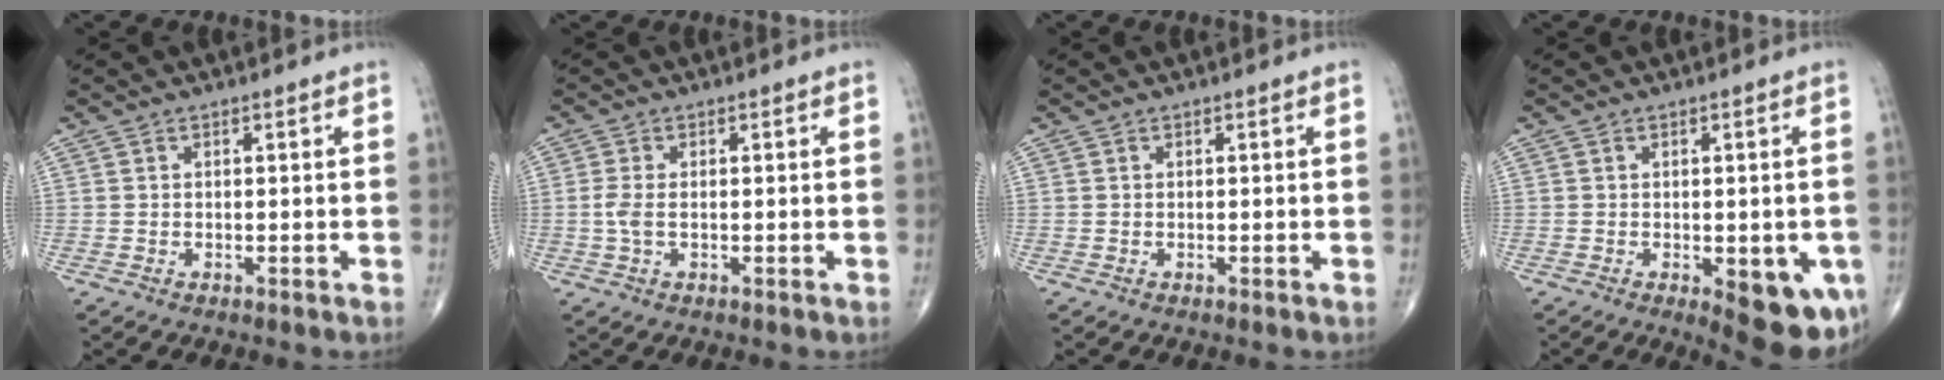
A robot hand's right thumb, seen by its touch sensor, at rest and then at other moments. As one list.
[{"total": 2.8, "force": [-0.2, 1.4, 2.4], "torque": [-0.065, 0.003, -0.004]}, {"total": 0.0}, {"total": 11.3, "force": [-3.7, 4.6, 9.6], "torque": [-0.099, -0.008, -0.036]}]